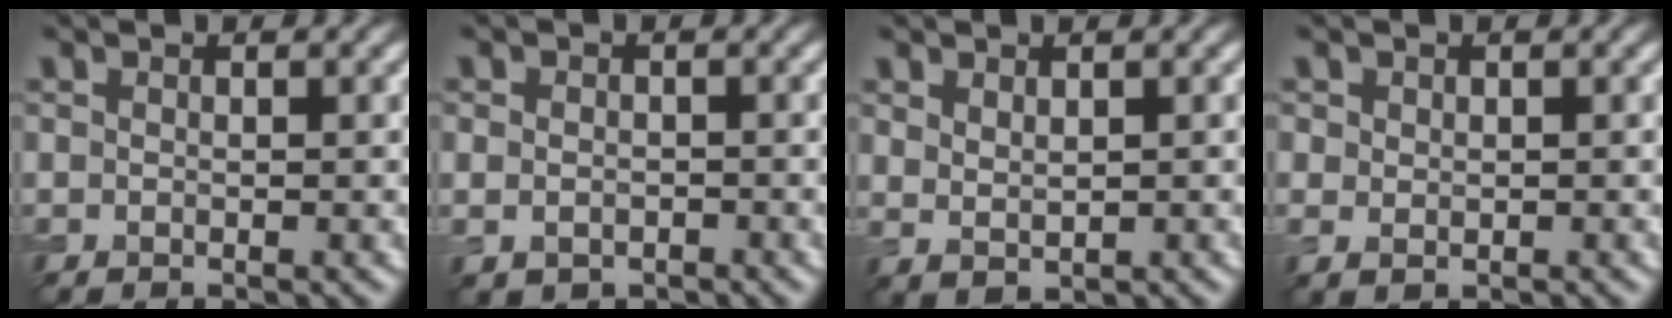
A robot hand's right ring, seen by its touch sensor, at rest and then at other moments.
{"total": 1.8, "force": [-0.5, 1.5, 0.9], "torque": [-0.013, -0.008, -0.008]}
{"total": 1.5, "force": [0.8, 0.8, 1.0], "torque": [-0.023, -0.004, 0.023]}
{"total": 1.2, "force": [0.4, 1.0, 0.6], "torque": [-0.009, 0.000, 0.008]}